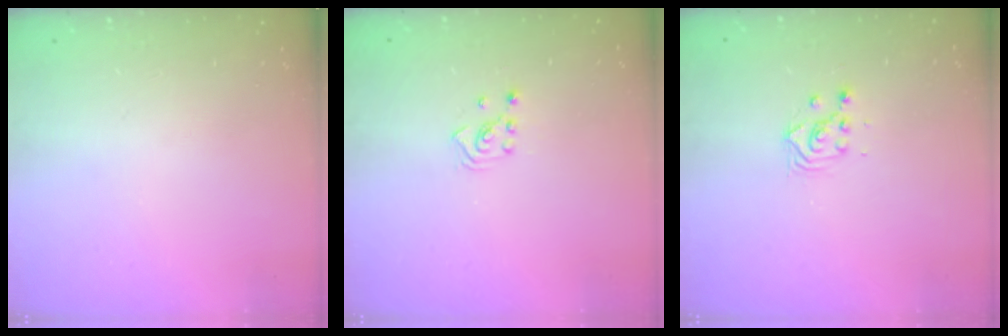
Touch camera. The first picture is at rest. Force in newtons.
{"total": 2.1, "press": 2.1, "slide": 0.3}
{"total": 2.8, "press": 2.8, "slide": 0.2}